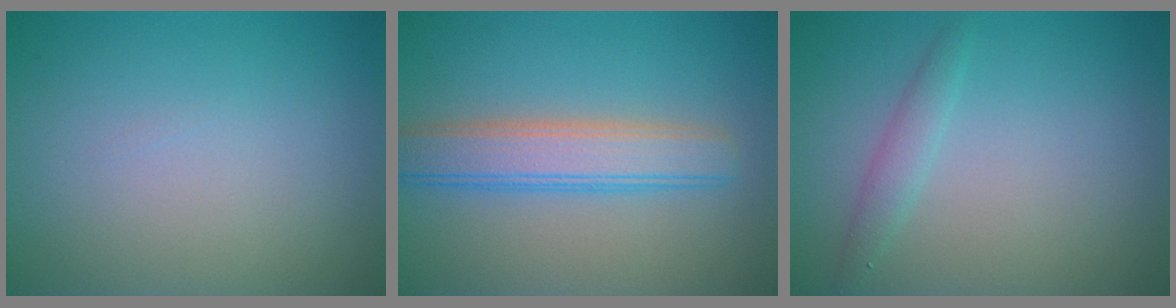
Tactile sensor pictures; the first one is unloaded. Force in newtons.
{"total": 4.7, "press": 4.7, "slide": 0.1}
{"total": 1.5, "press": 1.5, "slide": 0.1}